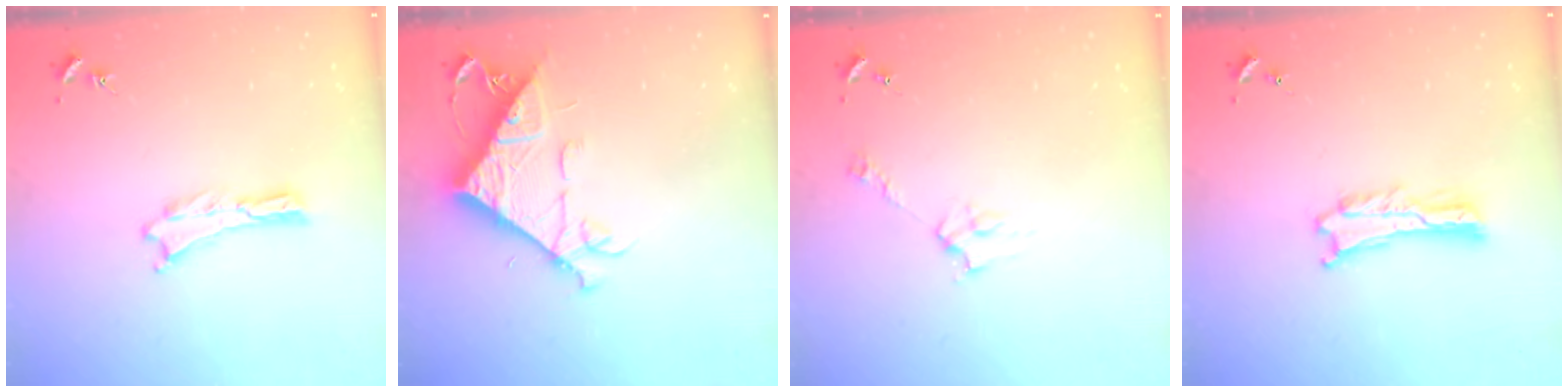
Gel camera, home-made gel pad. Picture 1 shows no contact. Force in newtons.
{"total": 9.8, "press": 9.7, "slide": 1.2}
{"total": 3.5, "press": 3.5, "slide": 0.4}
{"total": 1.0, "press": 1.0, "slide": 0.2}